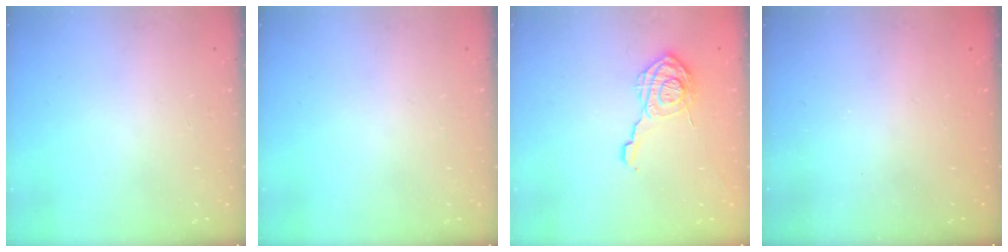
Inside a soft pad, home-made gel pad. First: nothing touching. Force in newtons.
{"total": 0.0}
{"total": 15.7, "press": 15.6, "slide": 0.9}
{"total": 2.4, "press": 2.3, "slide": 0.8}